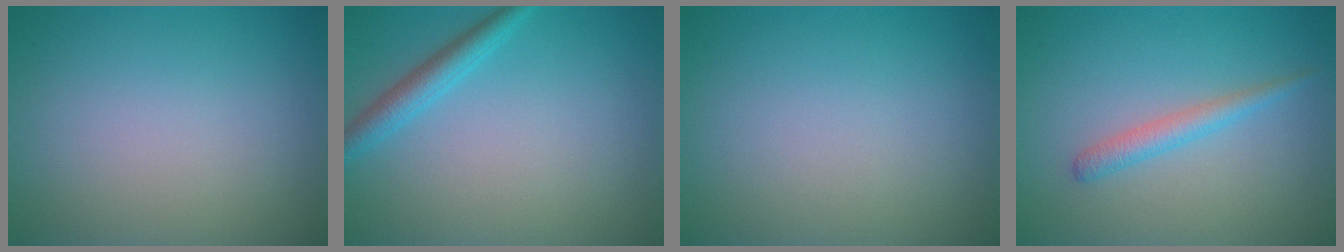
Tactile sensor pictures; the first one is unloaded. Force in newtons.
{"total": 2.4, "press": 2.4, "slide": 0.2}
{"total": 0.0}
{"total": 1.8, "press": 1.8, "slide": 0.0}